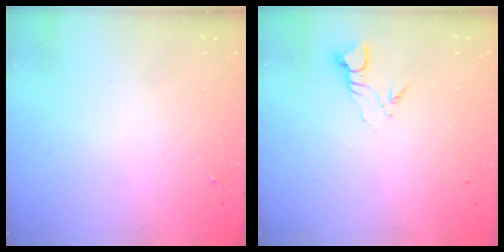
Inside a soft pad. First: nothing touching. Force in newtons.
{"total": 3.7, "press": 3.6, "slide": 0.3}